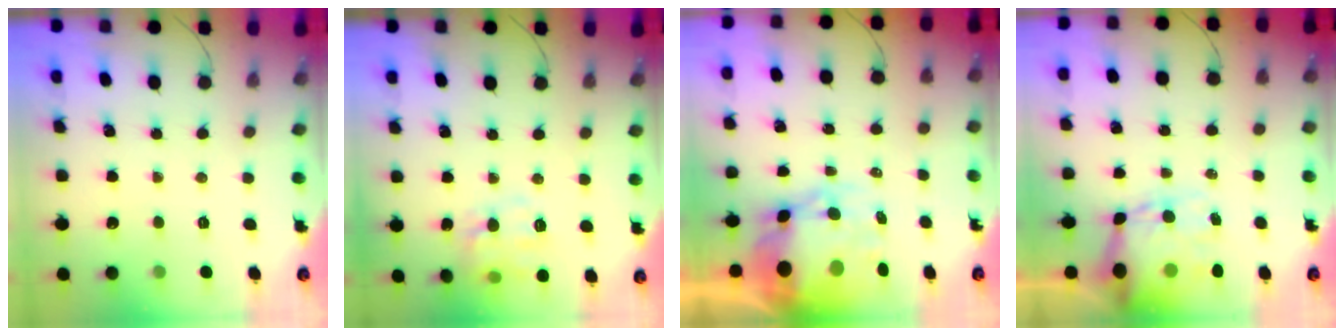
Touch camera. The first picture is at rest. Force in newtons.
{"total": 10.3, "press": 10.3, "slide": 0.7}
{"total": 16.3, "press": 15.8, "slide": 3.8}
{"total": 15.0, "press": 14.6, "slide": 3.5}